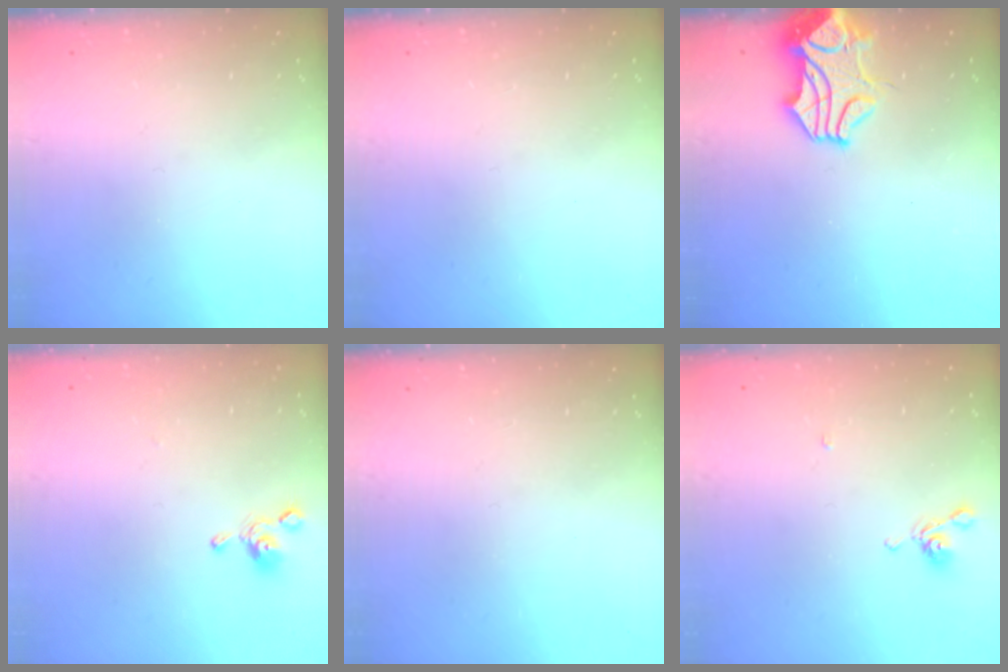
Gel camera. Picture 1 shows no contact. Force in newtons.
{"total": 0.0}
{"total": 2.2, "press": 1.8, "slide": 1.1}
{"total": 2.8, "press": 2.8, "slide": 0.4}
{"total": 0.0}
{"total": 2.6, "press": 2.6, "slide": 0.2}